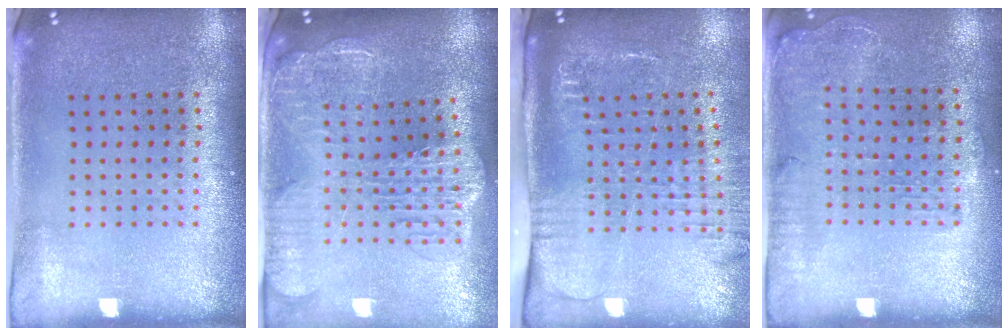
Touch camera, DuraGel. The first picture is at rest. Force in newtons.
{"total": 3.1, "press": 2.6, "slide": 1.8}
{"total": 2.8, "press": 2.1, "slide": 1.8}
{"total": 1.3, "press": 1.2, "slide": 0.4}